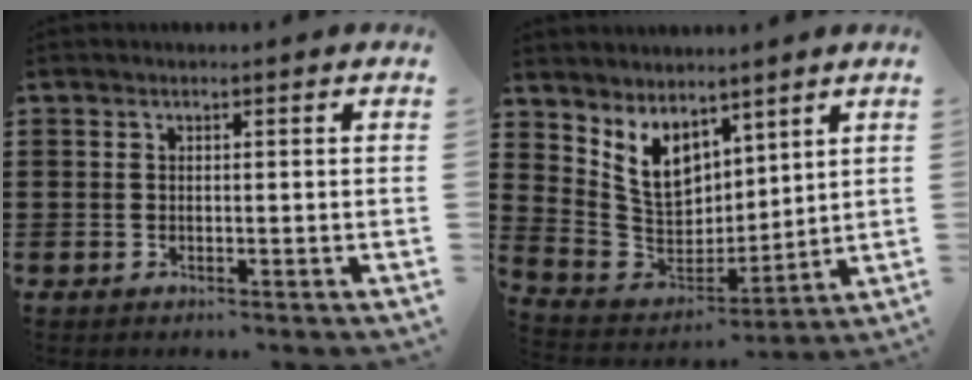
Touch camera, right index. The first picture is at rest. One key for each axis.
{"total": 8.6, "fx": 4.6, "fy": 6.0, "fz": 4.1, "tx": -0.114, "ty": -0.017, "tz": 0.094}